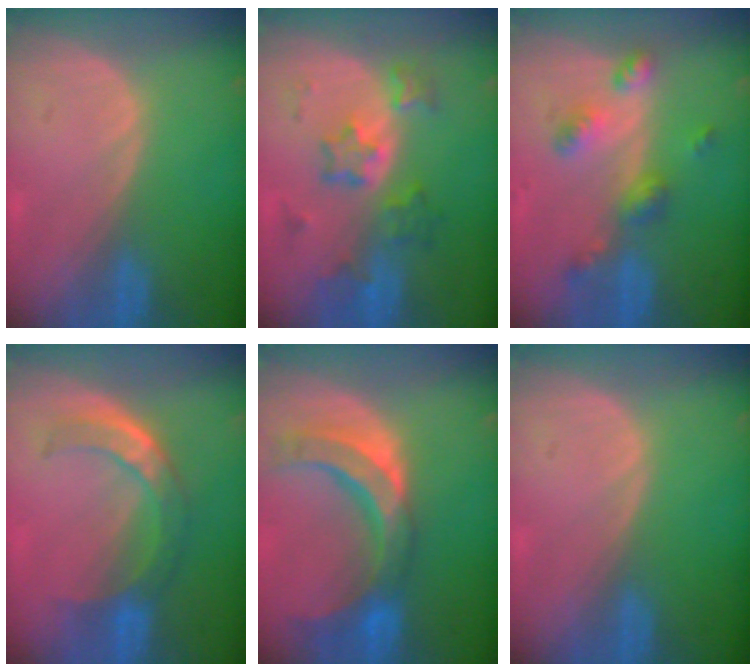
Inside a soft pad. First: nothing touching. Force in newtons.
{"total": 6.7, "press": 6.6, "slide": 1.1}
{"total": 6.2, "press": 5.5, "slide": 2.9}
{"total": 7.9, "press": 6.6, "slide": 4.3}
{"total": 10.8, "press": 9.3, "slide": 5.5}
{"total": 0.0}